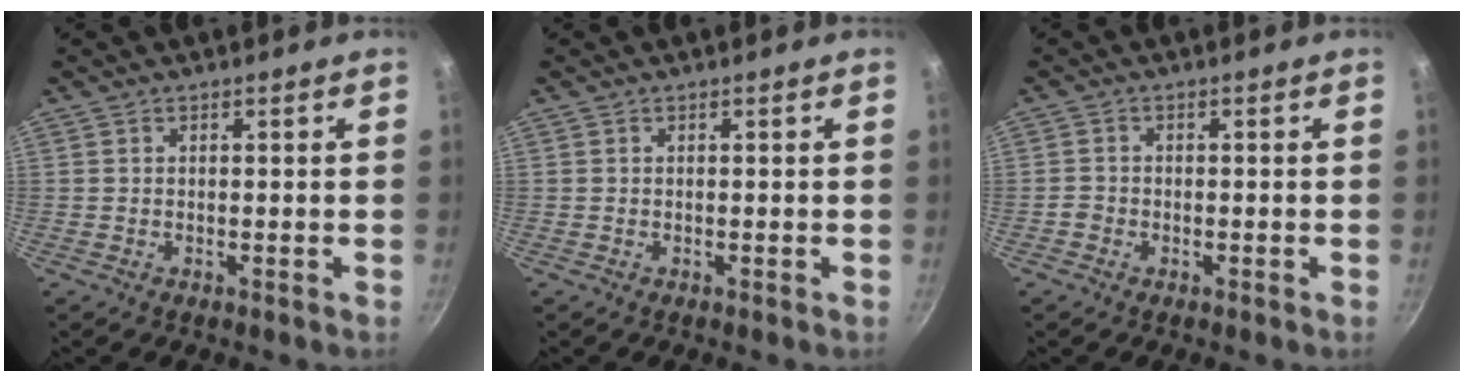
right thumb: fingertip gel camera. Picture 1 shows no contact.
{"total": 0.0}
{"total": 1.5, "force": [-0.7, 1.2, 0.5], "torque": [-0.006, 0.004, -0.018]}